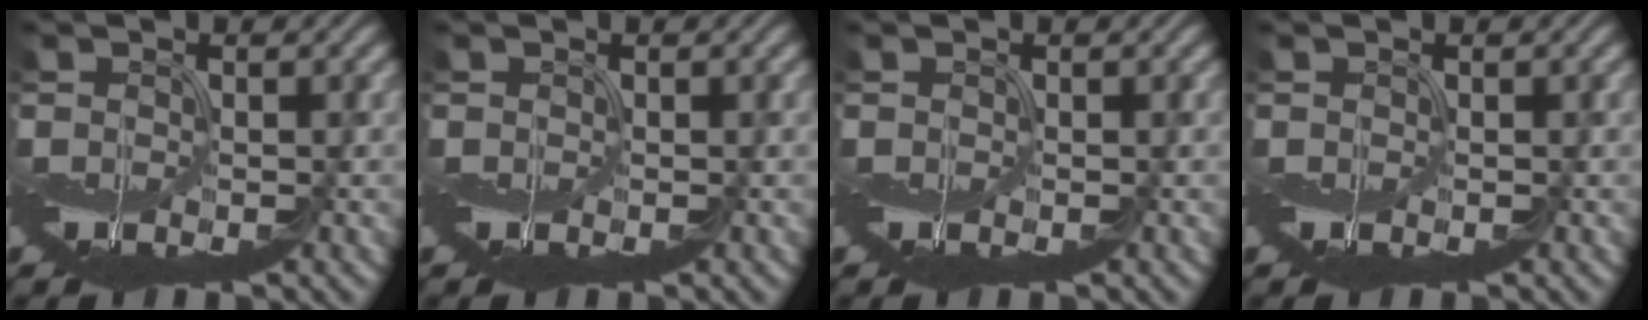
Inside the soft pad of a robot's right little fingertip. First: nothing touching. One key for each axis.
{"total": 0.0}
{"total": 0.0}
{"total": 0.0}